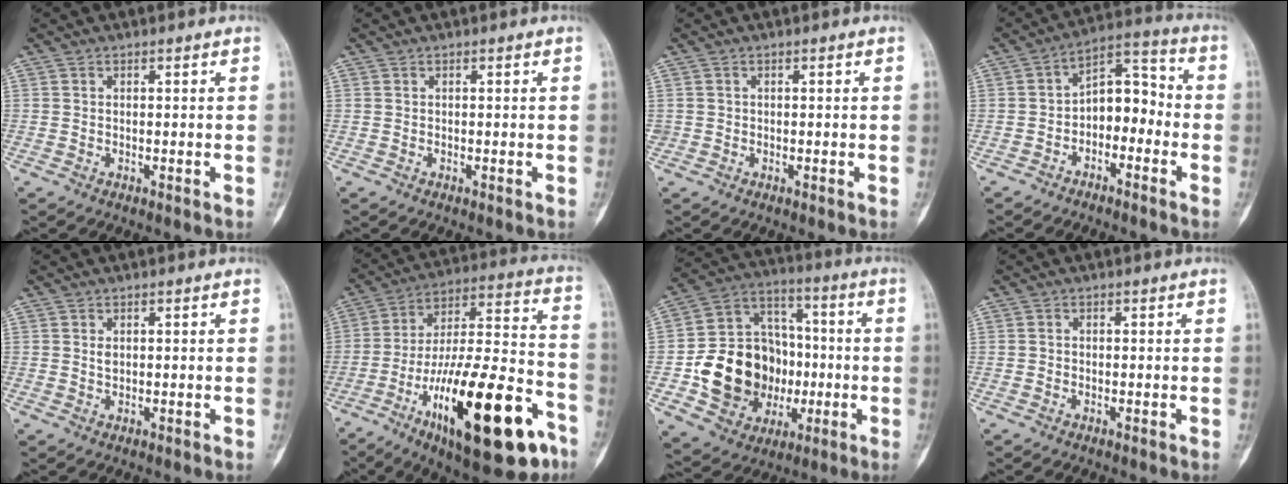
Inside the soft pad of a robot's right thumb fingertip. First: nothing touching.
{"total": 0.0}
{"total": 0.6, "force": [-0.1, 0.6, 0.0], "torque": [0.004, 0.005, -0.002]}
{"total": 9.5, "force": [-2.6, 6.0, 6.8], "torque": [-0.074, 0.051, -0.056]}
{"total": 1.0, "force": [0.3, 0.7, 0.7], "torque": [-0.009, -0.001, 0.007]}
{"total": 30.0, "force": [-13.9, 9.8, 24.7], "torque": [-0.380, 0.067, -0.214]}
{"total": 21.1, "force": [-3.2, 17.1, 12.0], "torque": [-0.157, 0.038, -0.039]}
{"total": 0.5, "force": [-0.1, 0.5, 0.1], "torque": [0.000, 0.003, -0.005]}